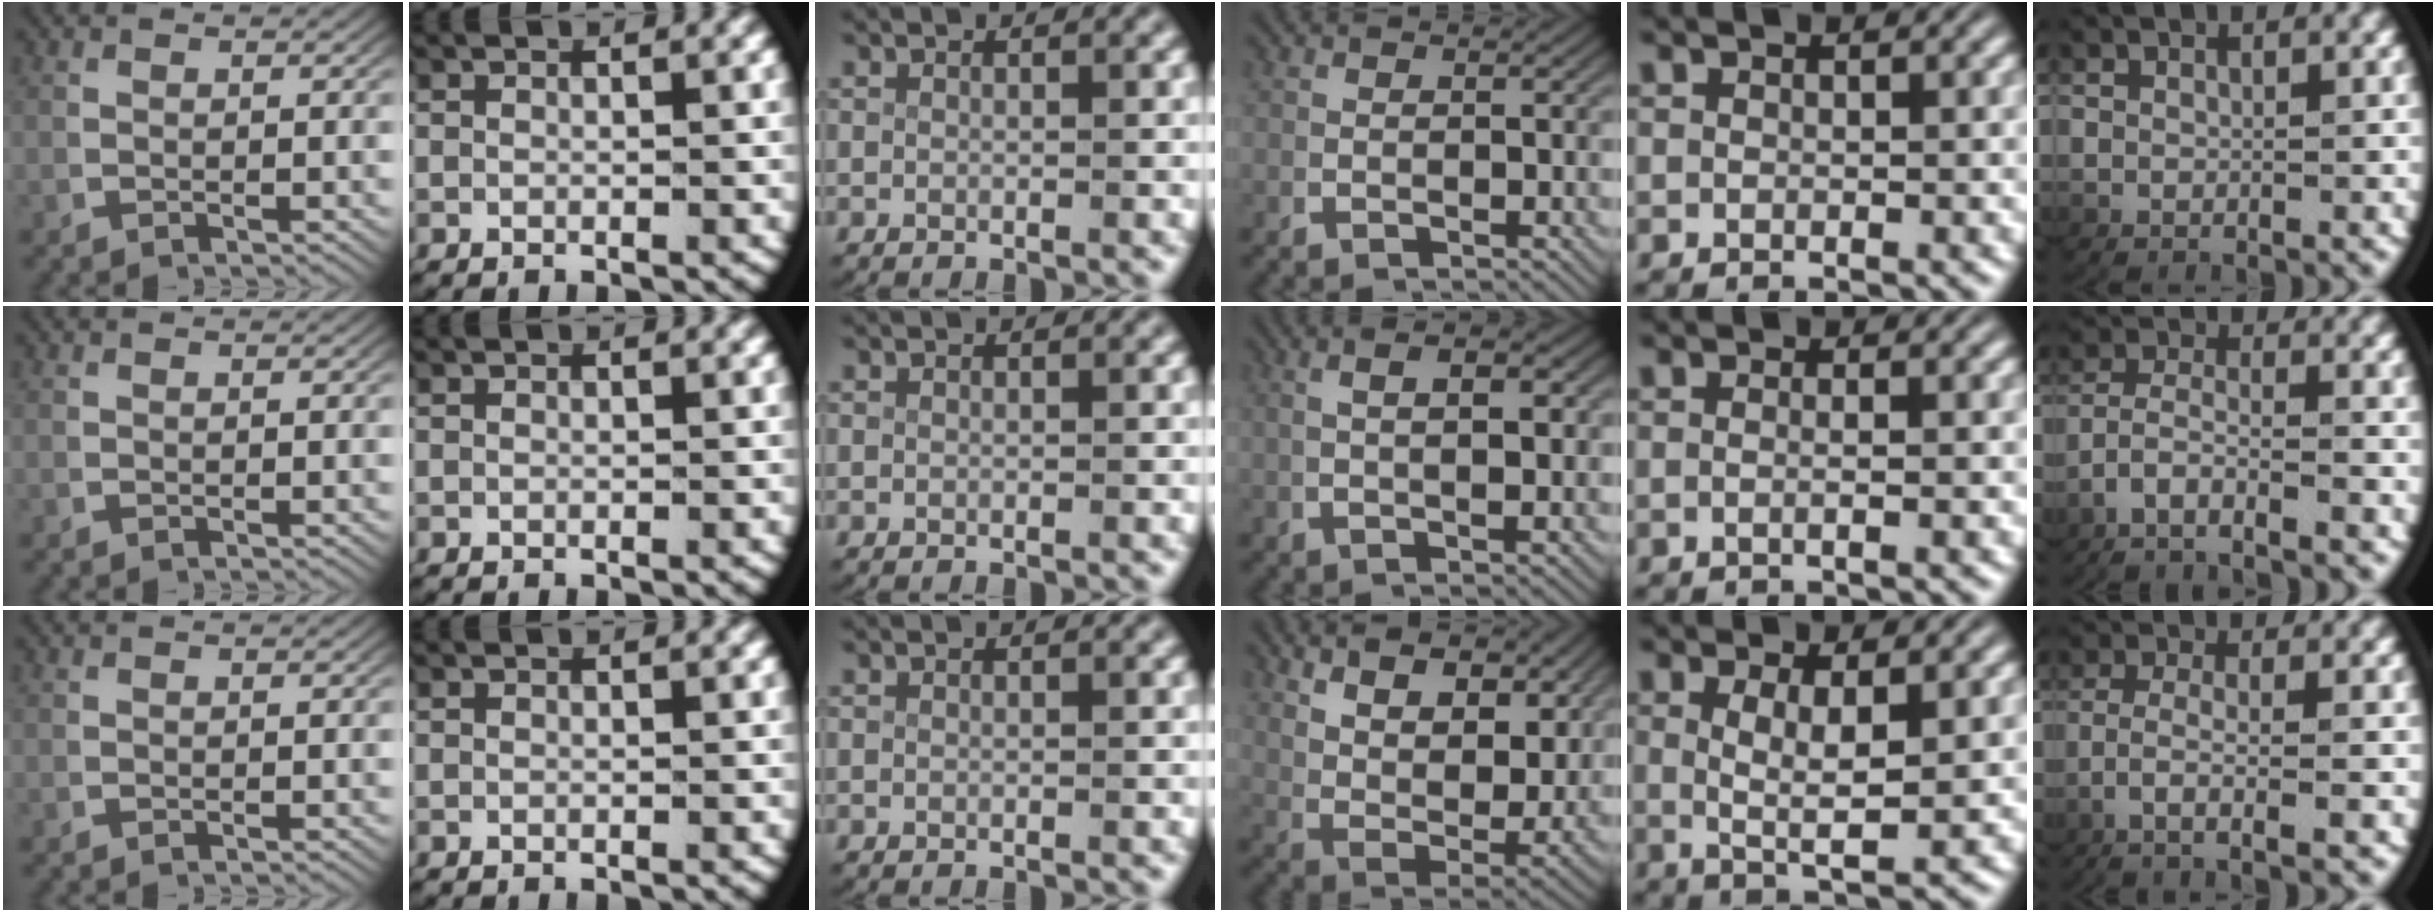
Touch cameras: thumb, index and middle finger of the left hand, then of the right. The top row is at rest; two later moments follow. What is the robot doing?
{"motion": "lift_and_place", "object": "towel"}